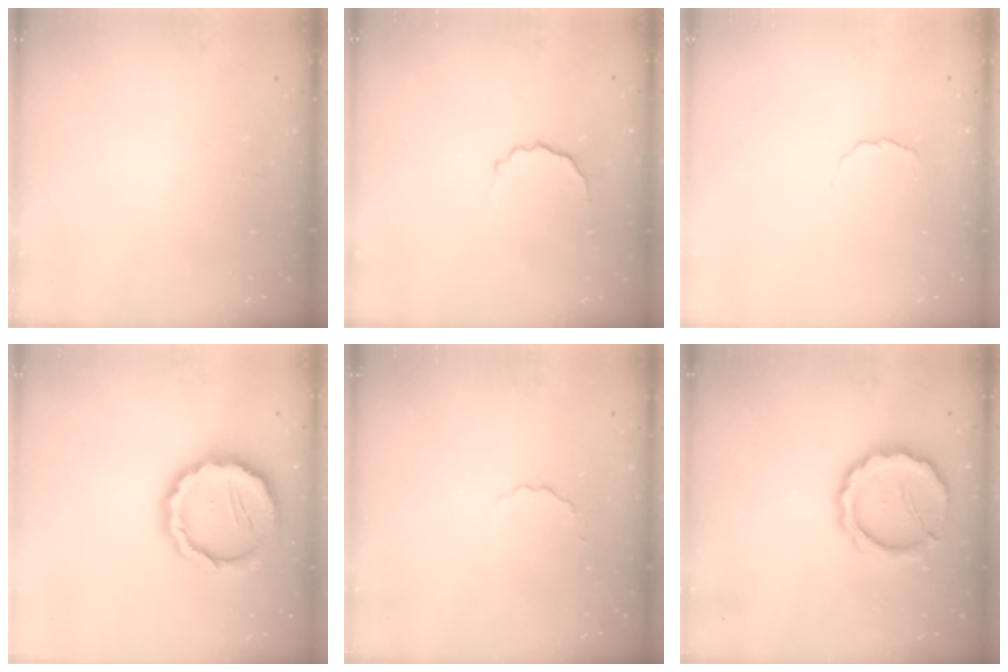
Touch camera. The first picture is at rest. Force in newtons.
{"total": 4.0, "press": 3.9, "slide": 0.7}
{"total": 2.4, "press": 2.4, "slide": 0.5}
{"total": 15.8, "press": 15.5, "slide": 3.2}
{"total": 1.9, "press": 1.7, "slide": 0.8}
{"total": 14.2, "press": 14.0, "slide": 2.5}